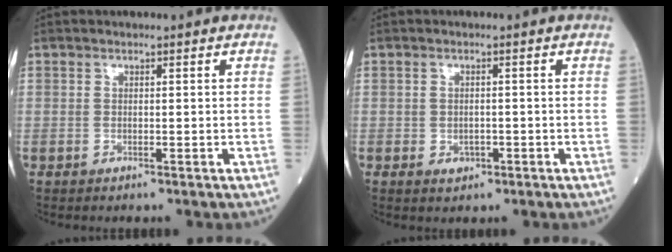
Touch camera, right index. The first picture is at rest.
{"total": 1.9, "force": [-0.8, 1.4, 1.1], "torque": [-0.014, 0.002, -0.005]}